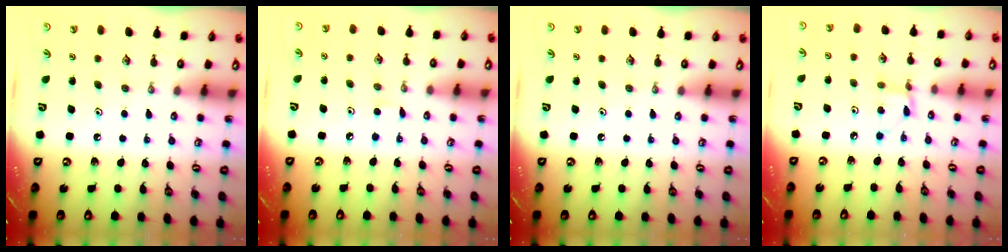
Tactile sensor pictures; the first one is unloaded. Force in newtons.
{"total": 3.4, "press": 3.4, "slide": 0.4}
{"total": 0.0}
{"total": 2.8, "press": 2.8, "slide": 0.1}